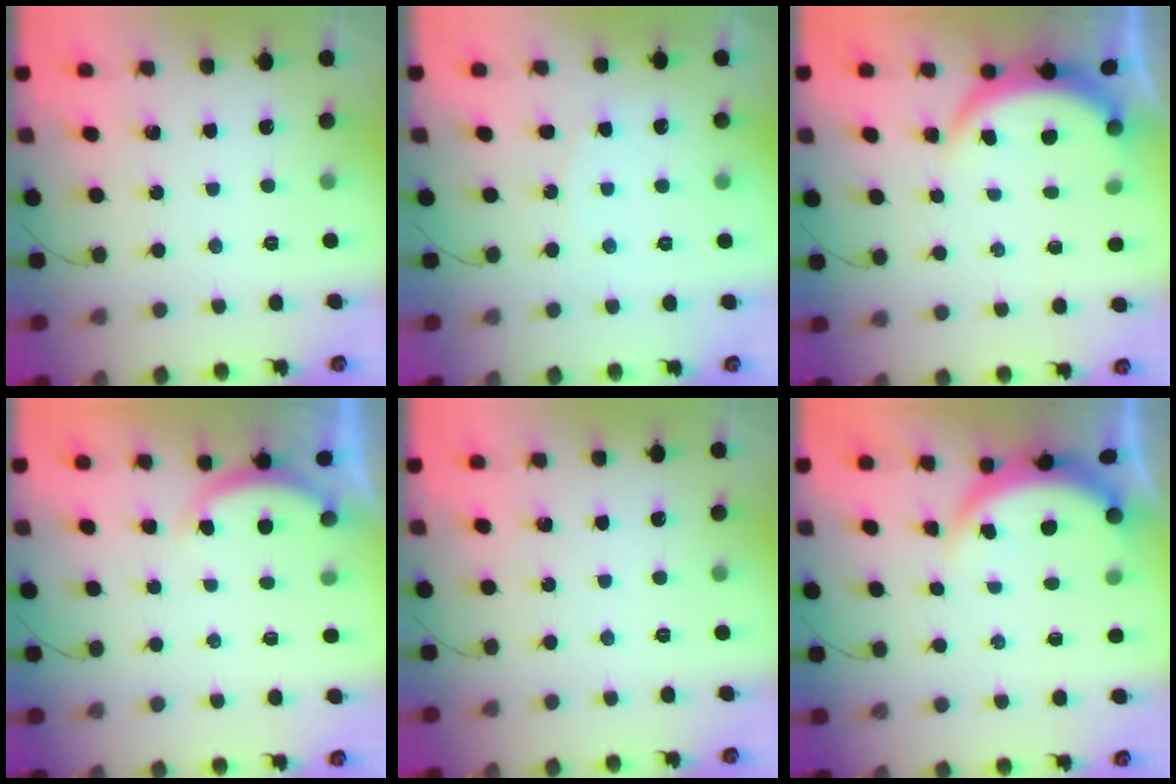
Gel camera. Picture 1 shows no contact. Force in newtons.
{"total": 5.3, "press": 5.2, "slide": 0.5}
{"total": 3.9, "press": 3.9, "slide": 0.2}
{"total": 2.5, "press": 2.4, "slide": 0.6}
{"total": 0.0}
{"total": 3.6, "press": 3.6, "slide": 0.6}